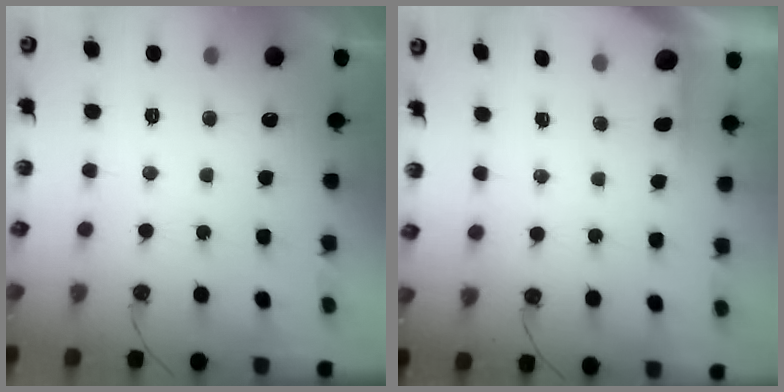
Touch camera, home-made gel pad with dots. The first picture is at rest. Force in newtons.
{"total": 2.2, "press": 2.2, "slide": 0.3}